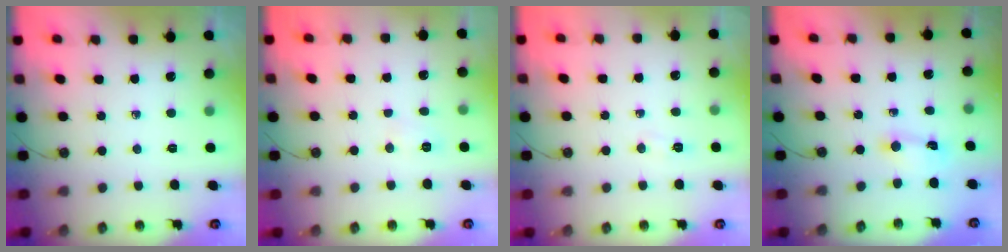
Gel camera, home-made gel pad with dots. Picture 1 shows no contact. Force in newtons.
{"total": 3.6, "press": 3.5, "slide": 0.8}
{"total": 4.1, "press": 4.0, "slide": 0.8}
{"total": 1.5, "press": 1.5, "slide": 0.2}